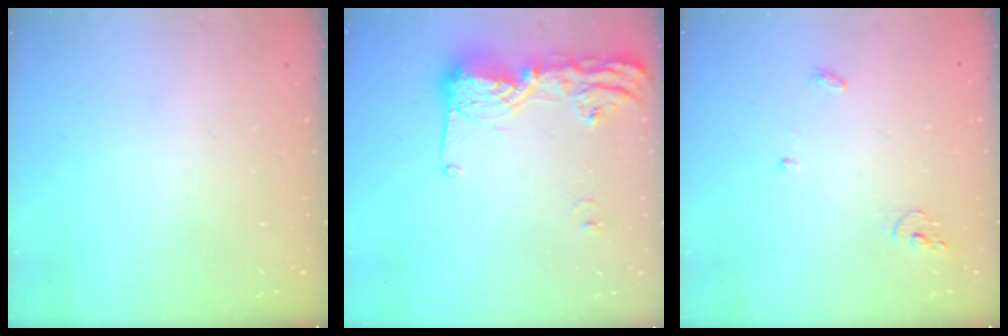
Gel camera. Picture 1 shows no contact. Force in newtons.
{"total": 15.5, "press": 15.3, "slide": 2.2}
{"total": 4.0, "press": 4.0, "slide": 0.4}